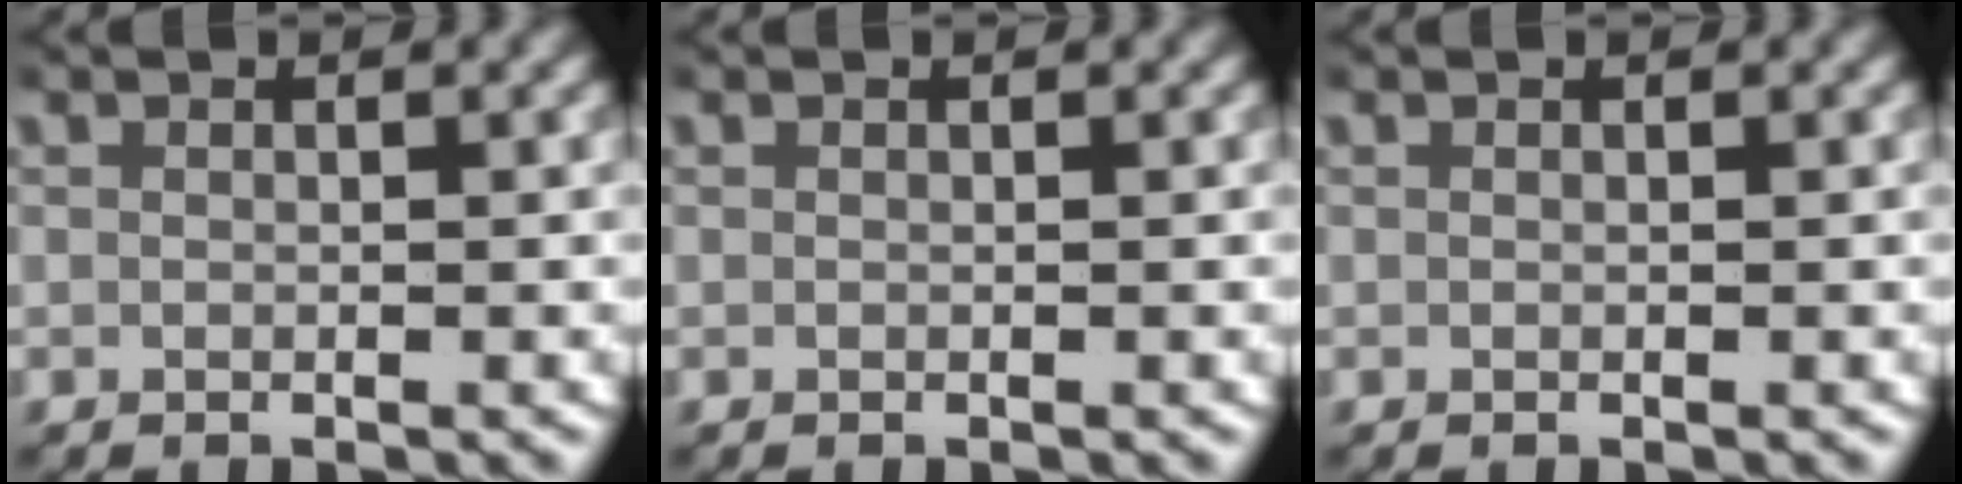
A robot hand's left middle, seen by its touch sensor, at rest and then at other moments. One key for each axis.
{"total": 0.0}
{"total": 0.0}